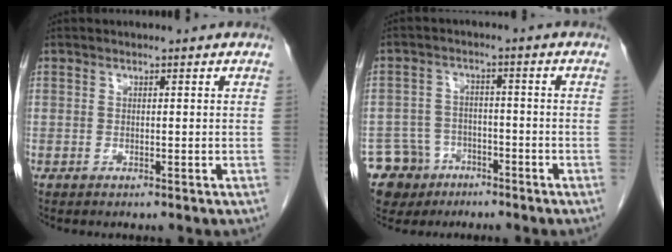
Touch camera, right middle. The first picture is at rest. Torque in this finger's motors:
{"motor_torque": [1.14, -1.00, 0.56, 0.04]}